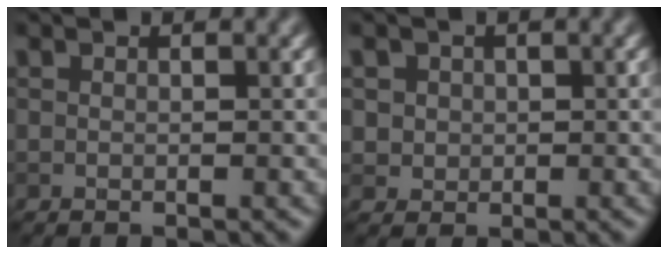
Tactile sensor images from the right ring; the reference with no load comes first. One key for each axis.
{"total": 2.1, "fx": 0.7, "fy": 1.9, "fz": 0.7, "tx": -0.011, "ty": 0.002, "tz": 0.022}